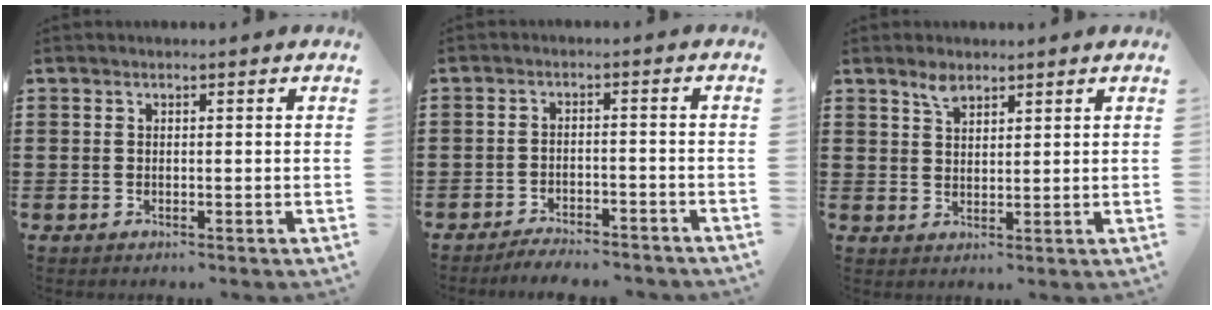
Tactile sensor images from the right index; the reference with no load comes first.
{"total": 3.2, "force": [-3.1, 0.3, 0.4], "torque": [-0.011, 0.003, -0.065]}
{"total": 2.7, "force": [2.1, 1.2, 1.1], "torque": [-0.020, -0.003, 0.039]}